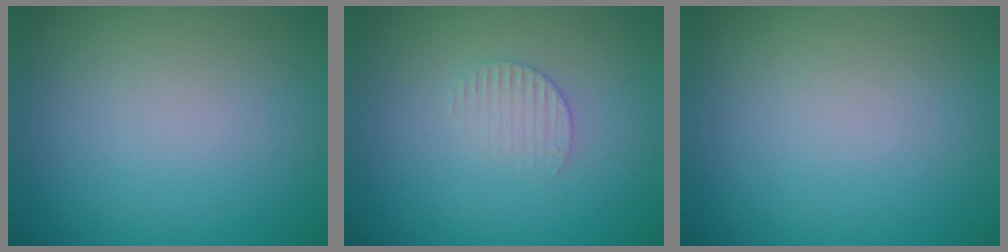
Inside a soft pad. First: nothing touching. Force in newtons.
{"total": 1.5, "press": 1.5, "slide": 0.4}
{"total": 0.0}